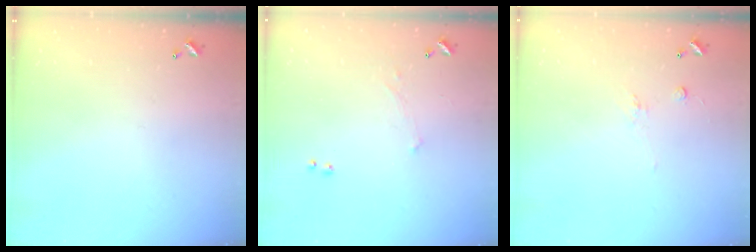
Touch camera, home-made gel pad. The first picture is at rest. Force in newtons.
{"total": 1.1, "press": 0.9, "slide": 0.7}
{"total": 1.7, "press": 1.5, "slide": 0.8}